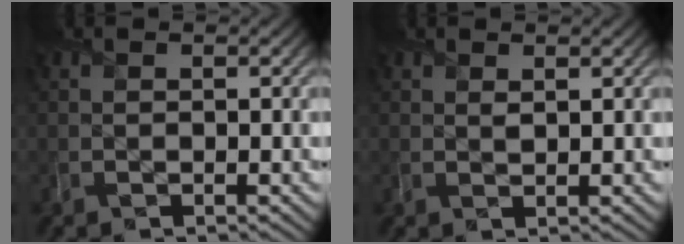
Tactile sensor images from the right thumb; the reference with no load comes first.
{"total": 1.2, "force": [0.8, 0.4, 0.7], "torque": [-0.019, -0.001, 0.016]}